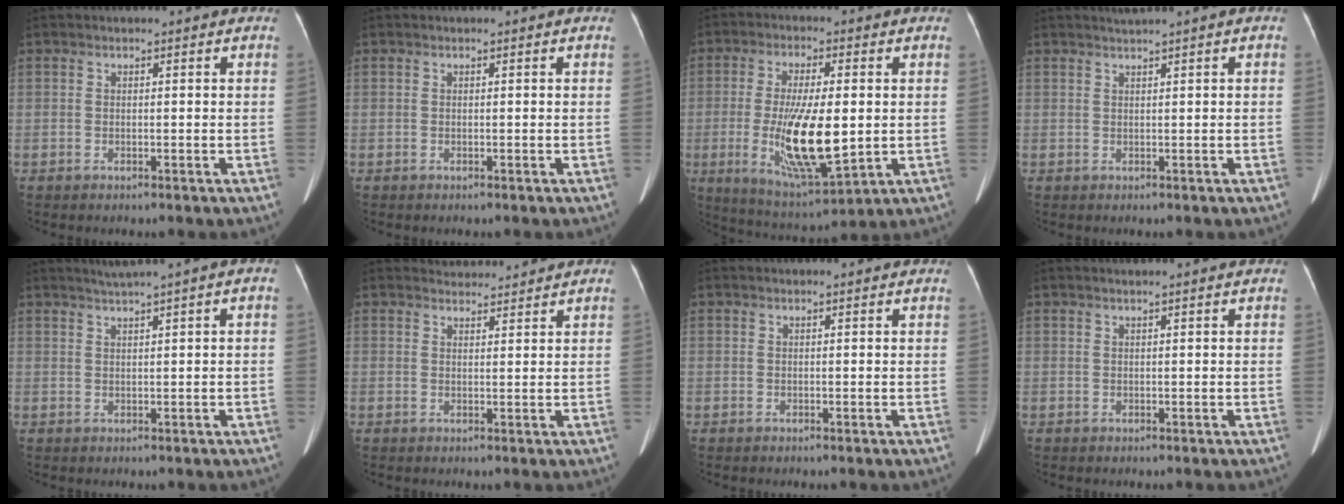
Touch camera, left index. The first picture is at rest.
{"total": 0.0}
{"total": 13.5, "force": [-1.3, 3.3, 13.0], "torque": [-0.249, -0.023, -0.013]}
{"total": 1.4, "force": [1.1, -0.3, 0.9], "torque": [-0.016, 0.010, 0.024]}
{"total": 3.4, "force": [1.9, -0.3, 2.8], "torque": [-0.051, 0.017, 0.037]}
{"total": 2.9, "force": [2.8, 0.2, -0.4], "torque": [-0.004, 0.010, 0.046]}
{"total": 0.8, "force": [0.7, 0.0, 0.3], "torque": [-0.010, 0.008, 0.010]}
{"total": 1.5, "force": [1.2, -0.2, 0.9], "torque": [-0.014, 0.013, 0.021]}